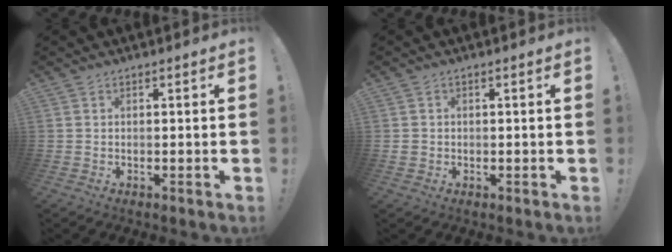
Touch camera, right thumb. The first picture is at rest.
{"total": 1.3, "force": [-0.3, 1.2, 0.4], "torque": [-0.006, 0.003, -0.005]}